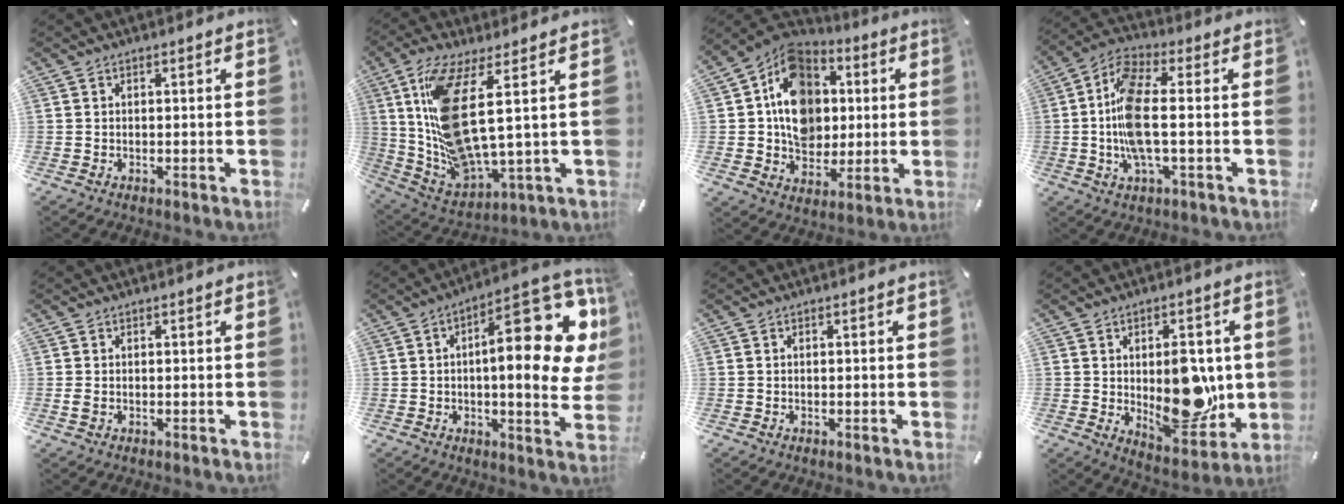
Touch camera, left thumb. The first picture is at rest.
{"total": 16.6, "force": [5.1, 5.2, 14.9], "torque": [-0.317, -0.032, 0.083]}
{"total": 14.7, "force": [1.9, 12.6, 7.3], "torque": [-0.123, -0.008, 0.035]}
{"total": 12.4, "force": [-0.9, 4.2, 11.6], "torque": [-0.249, -0.013, -0.019]}
{"total": 1.1, "force": [-0.2, 0.7, 0.9], "torque": [-0.010, -0.004, -0.005]}
{"total": 24.4, "force": [6.1, 9.1, 21.8], "torque": [-0.288, -0.046, 0.095]}
{"total": 0.6, "force": [-0.2, 0.2, 0.5], "torque": [-0.010, -0.002, -0.003]}
{"total": 15.5, "force": [-0.2, 8.8, 12.8], "torque": [-0.153, -0.022, 0.001]}